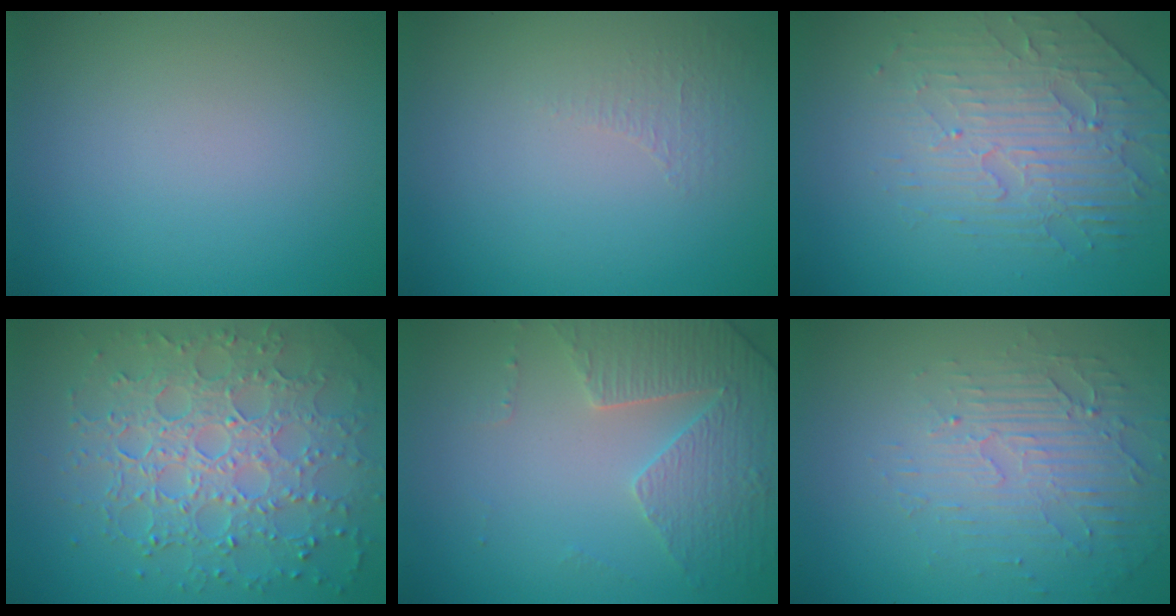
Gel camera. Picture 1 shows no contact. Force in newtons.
{"total": 0.8, "press": 0.4, "slide": 0.7}
{"total": 4.0, "press": 3.6, "slide": 1.6}
{"total": 7.7, "press": 5.6, "slide": 5.3}
{"total": 4.6, "press": 3.6, "slide": 2.9}
{"total": 4.7, "press": 3.2, "slide": 3.5}